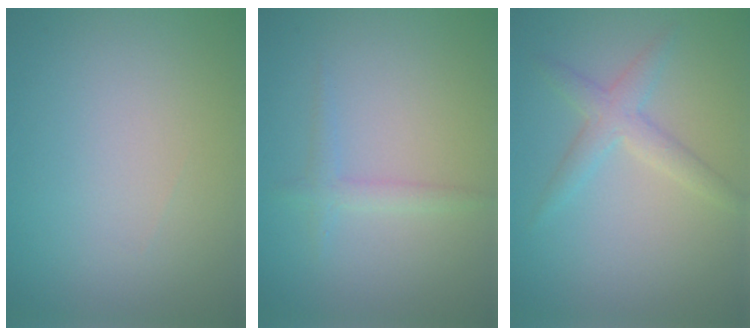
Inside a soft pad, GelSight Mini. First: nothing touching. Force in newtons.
{"total": 1.4, "press": 1.4, "slide": 0.0}
{"total": 2.5, "press": 2.5, "slide": 0.2}